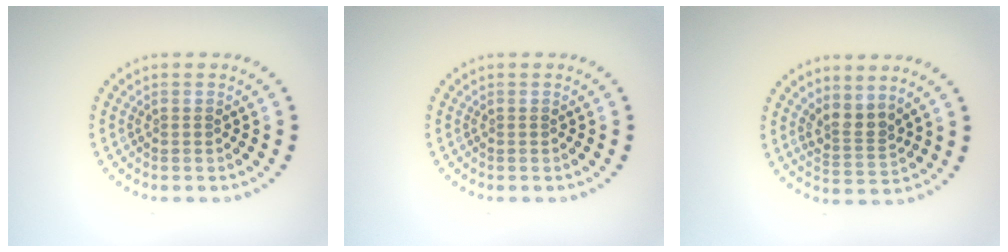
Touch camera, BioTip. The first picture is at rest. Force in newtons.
{"total": 0.0}
{"total": 2.5, "press": 1.8, "slide": 1.7}